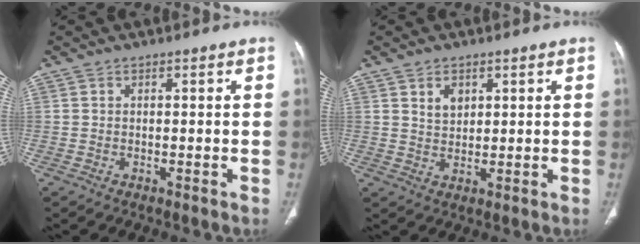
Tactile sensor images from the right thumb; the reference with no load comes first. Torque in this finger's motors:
{"motor_torque": [-0.06, 0.14, 0.16, 0.68, 0.07]}